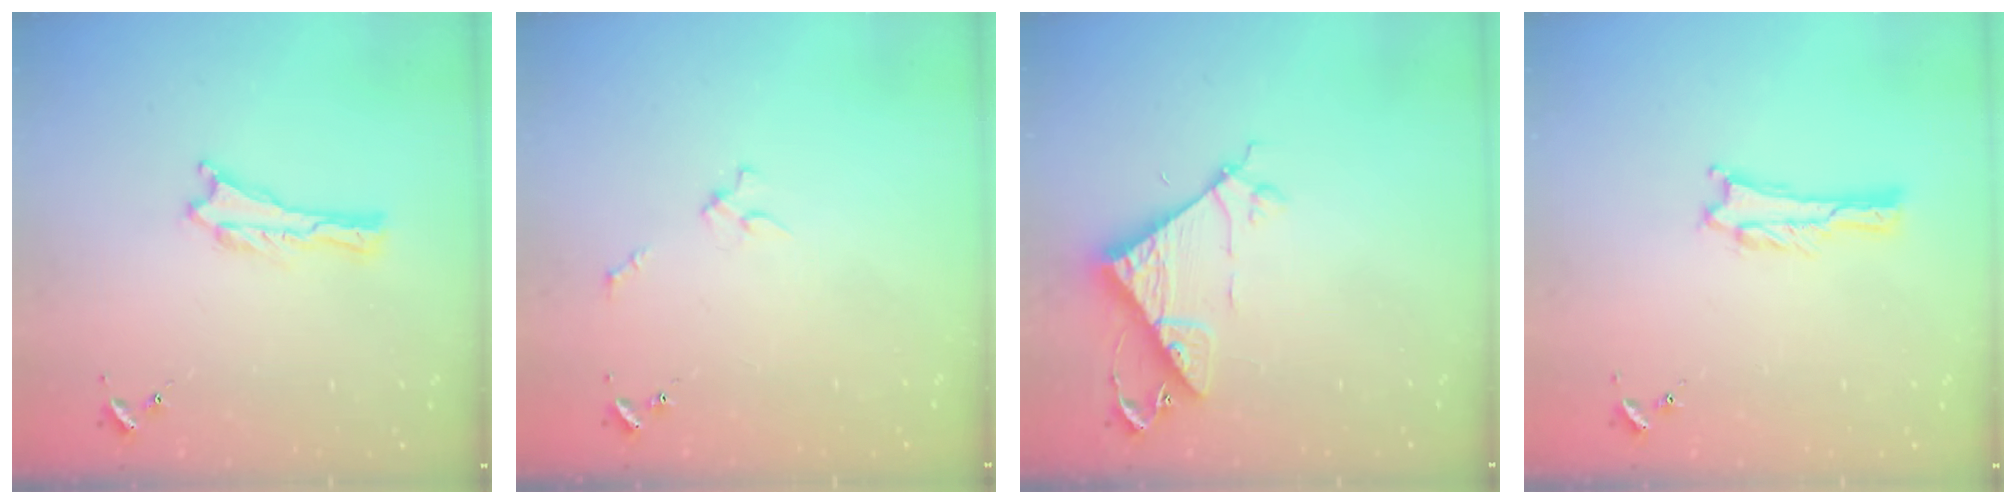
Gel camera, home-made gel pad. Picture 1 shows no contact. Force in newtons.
{"total": 2.3, "press": 2.2, "slide": 0.3}
{"total": 7.7, "press": 7.7, "slide": 0.7}
{"total": 0.9, "press": 0.9, "slide": 0.1}